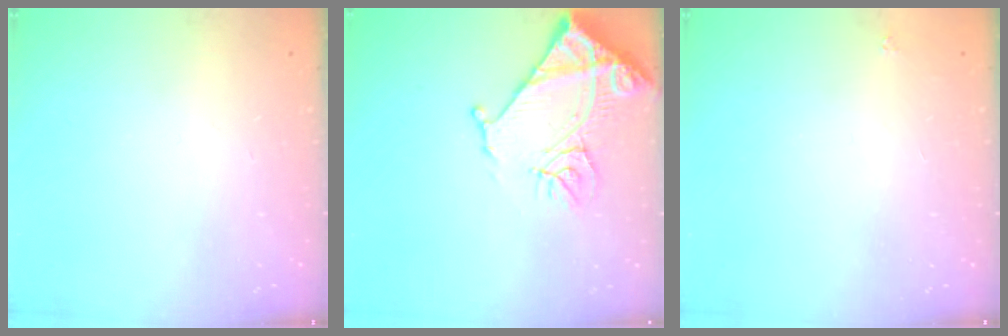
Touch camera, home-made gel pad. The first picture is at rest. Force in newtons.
{"total": 14.4, "press": 14.3, "slide": 1.7}
{"total": 1.6, "press": 1.5, "slide": 0.2}